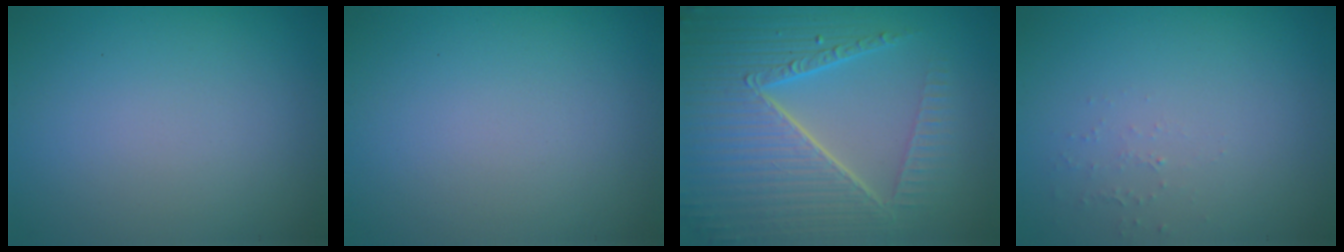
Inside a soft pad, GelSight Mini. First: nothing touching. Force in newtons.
{"total": 0.0}
{"total": 8.8, "press": 6.1, "slide": 6.4}
{"total": 0.8, "press": 0.8, "slide": 0.3}